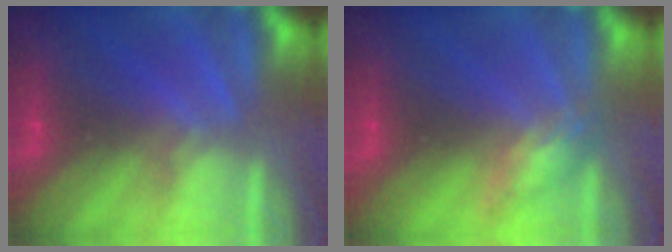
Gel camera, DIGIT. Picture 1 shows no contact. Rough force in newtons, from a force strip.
{"total": 2.8}